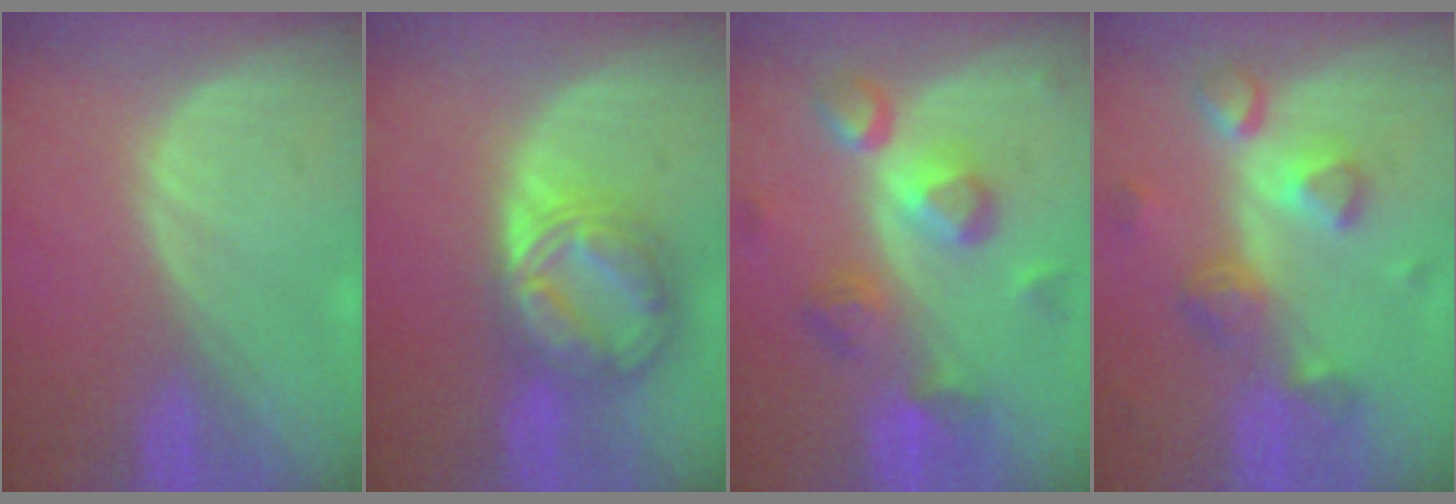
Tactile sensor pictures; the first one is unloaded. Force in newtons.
{"total": 8.2, "press": 8.2, "slide": 0.6}
{"total": 7.9, "press": 7.8, "slide": 1.1}
{"total": 7.7, "press": 6.9, "slide": 3.4}